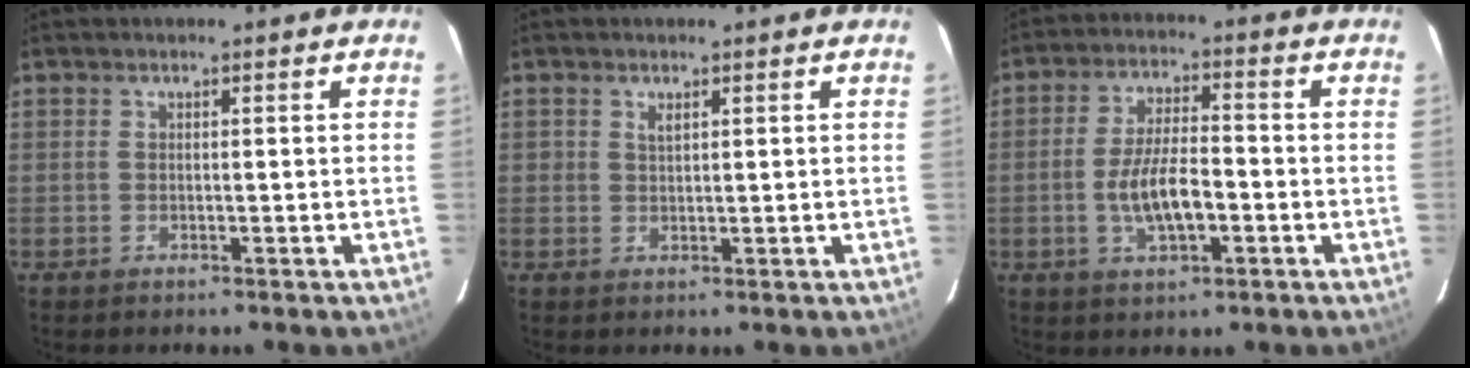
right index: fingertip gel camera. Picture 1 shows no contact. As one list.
[{"total": 1.1, "force": [0.7, 0.7, 0.6], "torque": [-0.008, 0.002, 0.013]}, {"total": 8.8, "force": [-2.4, 3.1, 7.9], "torque": [-0.154, 0.001, -0.039]}]